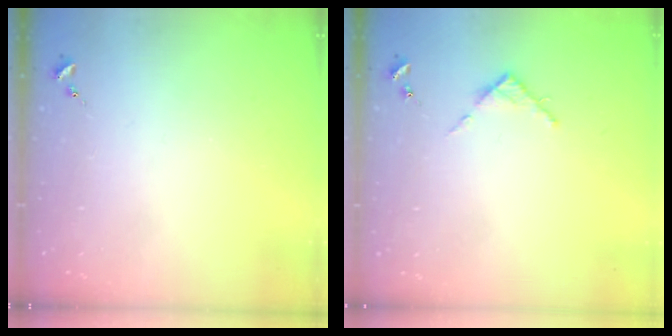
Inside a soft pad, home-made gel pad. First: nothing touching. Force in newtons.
{"total": 3.7, "press": 3.7, "slide": 0.5}